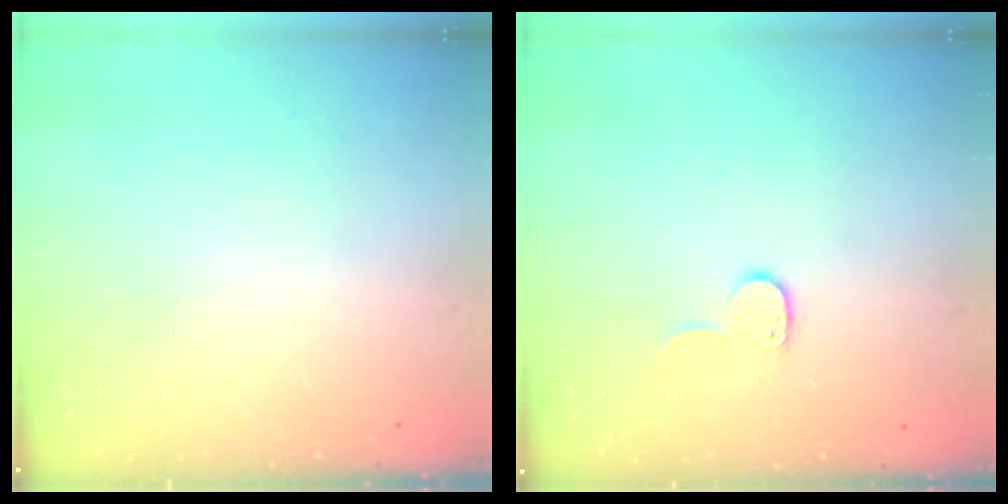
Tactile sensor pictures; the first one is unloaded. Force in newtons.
{"total": 5.9, "press": 5.9, "slide": 0.5}